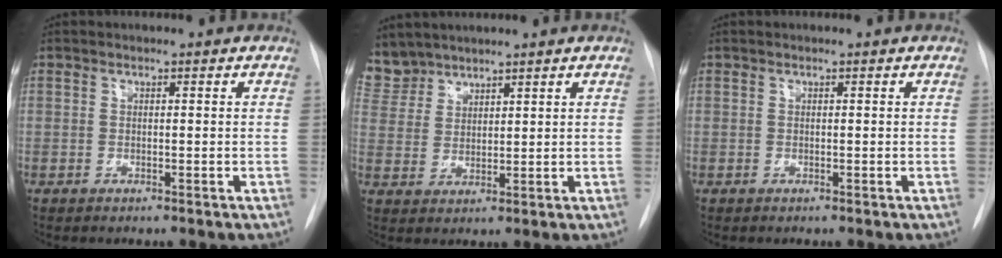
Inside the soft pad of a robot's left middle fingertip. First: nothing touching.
{"total": 6.4, "force": [5.9, 2.4, -0.1], "torque": [-0.002, 0.008, 0.129]}
{"total": 0.0}